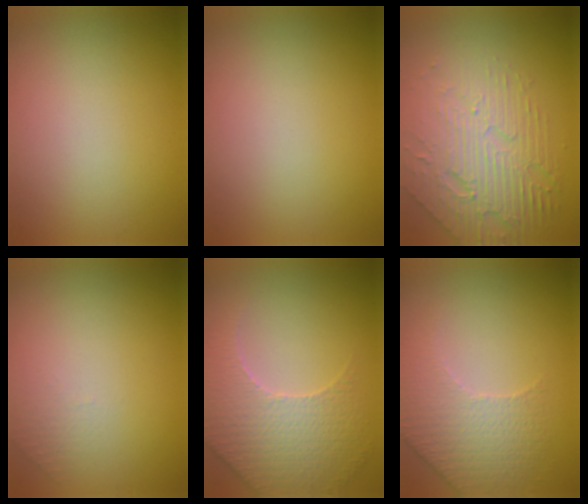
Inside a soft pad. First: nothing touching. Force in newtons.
{"total": 0.0}
{"total": 6.4, "press": 4.8, "slide": 4.4}
{"total": 0.5, "press": 0.4, "slide": 0.4}
{"total": 5.1, "press": 4.6, "slide": 2.1}
{"total": 2.6, "press": 2.4, "slide": 1.0}